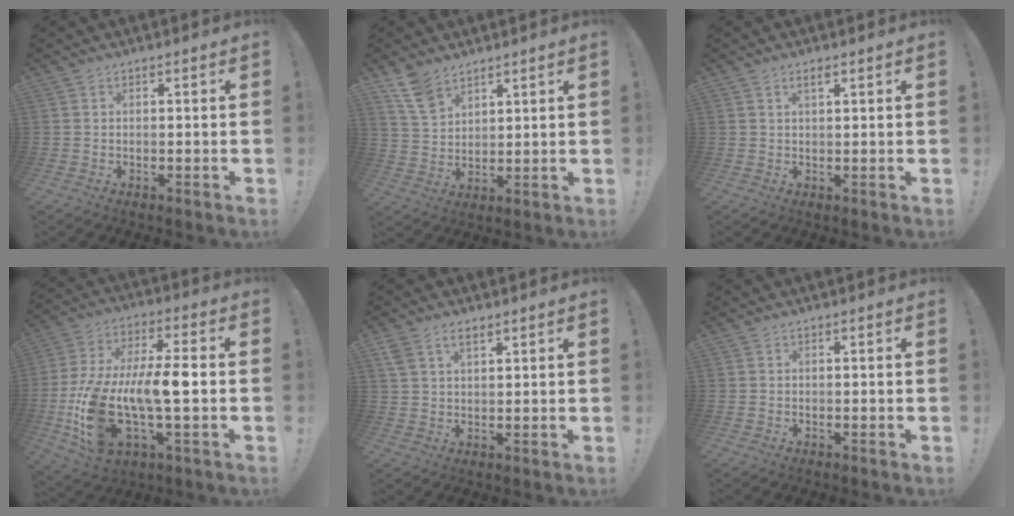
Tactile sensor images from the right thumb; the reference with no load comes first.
{"total": 8.7, "force": [6.2, 4.7, 3.9], "torque": [-0.079, -0.026, 0.125]}
{"total": 2.3, "force": [1.2, 0.7, 1.8], "torque": [-0.037, 0.002, 0.021]}
{"total": 19.9, "force": [-4.1, 8.2, 17.7], "torque": [-0.372, 0.004, -0.063]}
{"total": 4.6, "force": [2.8, 2.4, 2.8], "torque": [-0.050, -0.008, 0.053]}
{"total": 0.0}